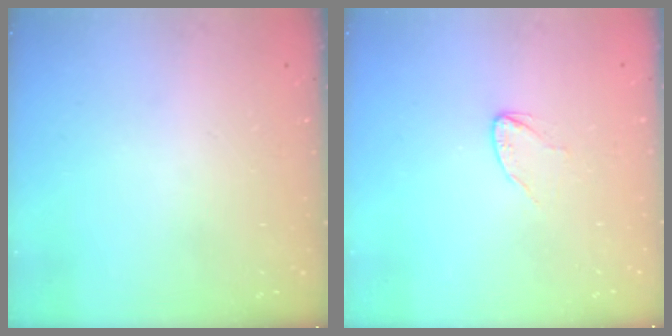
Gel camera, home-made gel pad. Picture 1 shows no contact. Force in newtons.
{"total": 2.9, "press": 2.9, "slide": 0.2}